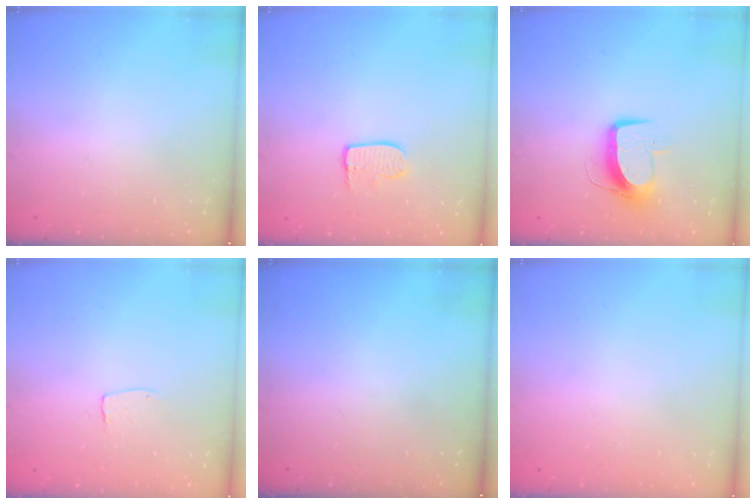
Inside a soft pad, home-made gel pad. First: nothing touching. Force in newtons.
{"total": 6.8, "press": 6.8, "slide": 0.1}
{"total": 10.0, "press": 9.9, "slide": 0.9}
{"total": 2.6, "press": 2.6, "slide": 0.1}
{"total": 0.0}
{"total": 0.0}